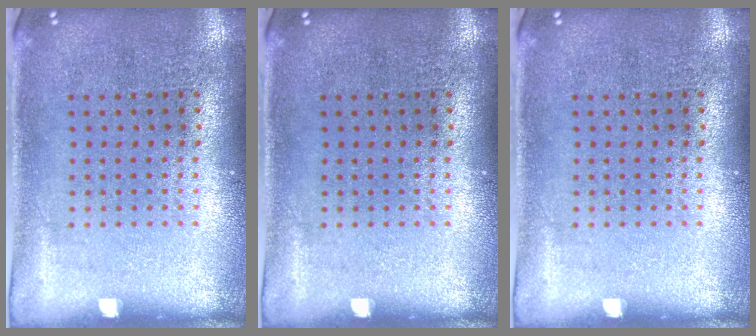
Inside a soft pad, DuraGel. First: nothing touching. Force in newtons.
{"total": 0.0}
{"total": 0.0}